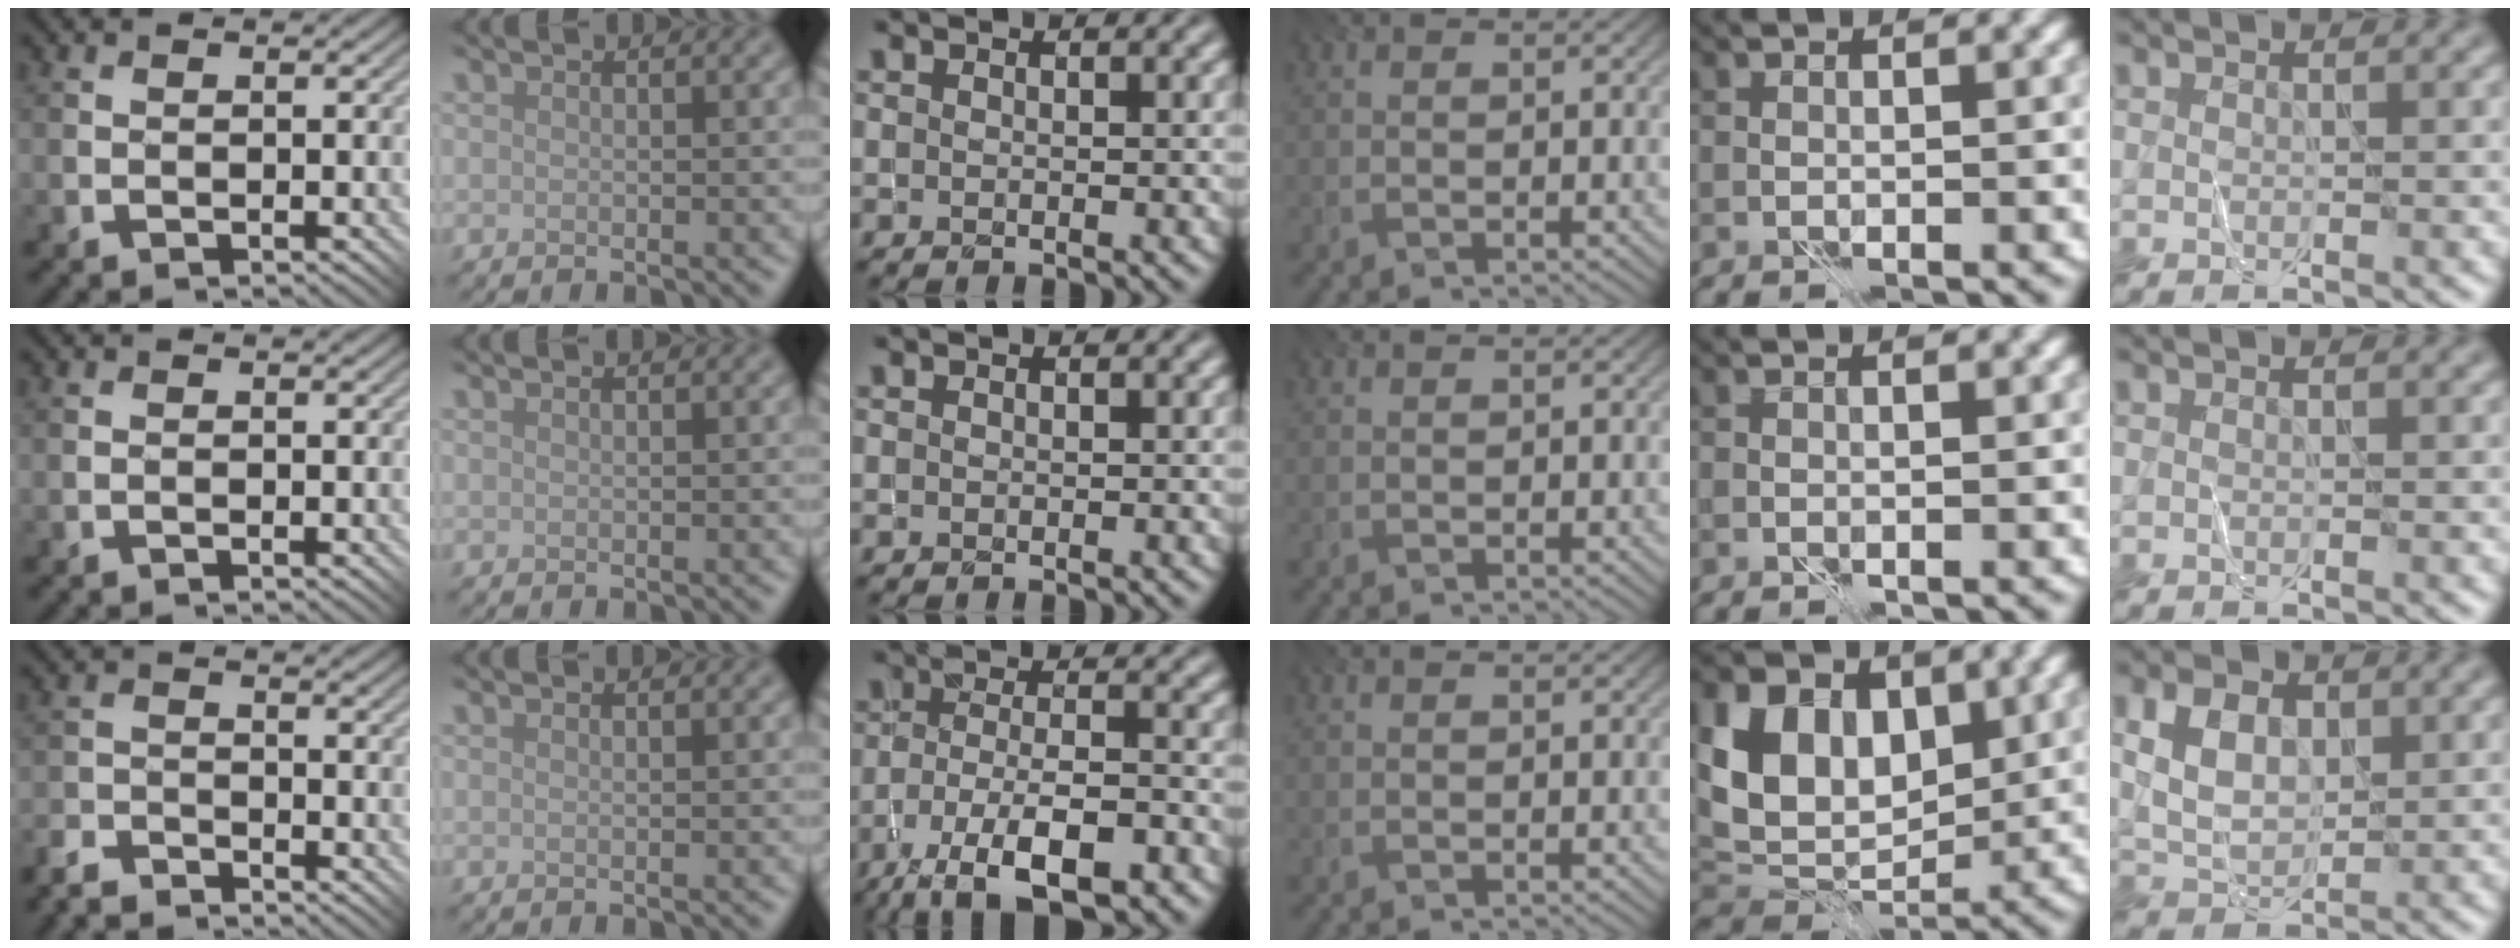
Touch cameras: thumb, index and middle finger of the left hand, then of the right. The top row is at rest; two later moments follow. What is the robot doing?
{"motion": "fold", "object": "shorts"}